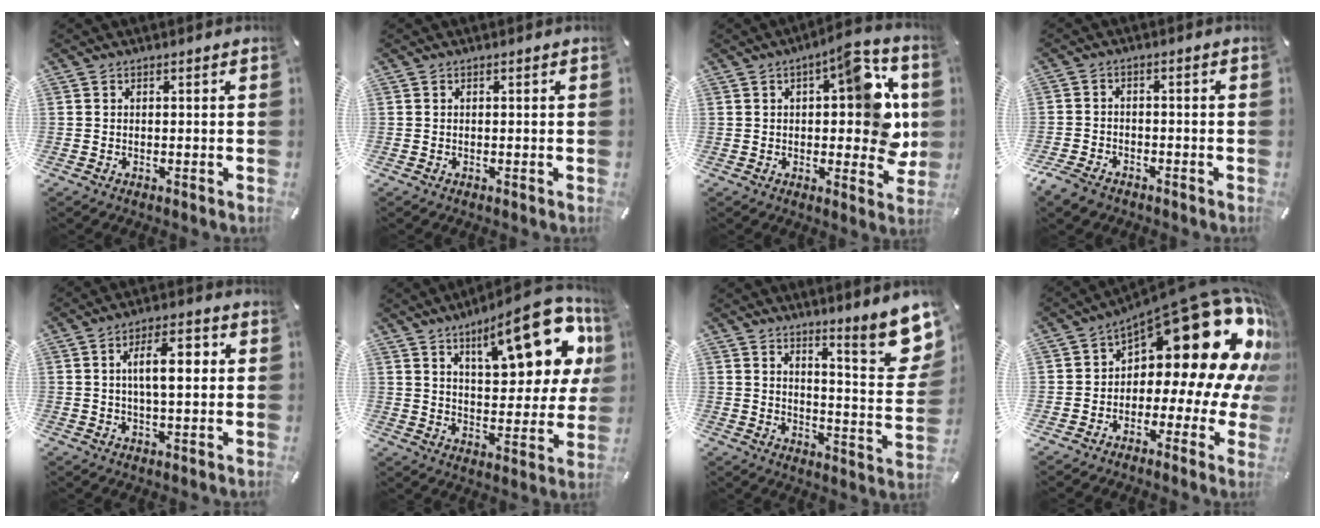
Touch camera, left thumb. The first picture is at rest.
{"total": 0.0}
{"total": 16.1, "force": [3.1, 7.0, 14.2], "torque": [-0.164, -0.017, 0.047]}
{"total": 4.3, "force": [-3.4, 2.3, 1.3], "torque": [-0.039, 0.014, -0.069]}
{"total": 9.5, "force": [1.5, 3.8, 8.6], "torque": [-0.148, 0.002, 0.018]}
{"total": 20.5, "force": [10.5, 7.8, 15.8], "torque": [-0.219, -0.058, 0.165]}
{"total": 12.4, "force": [8.6, 2.3, 8.6], "torque": [-0.109, -0.081, 0.143]}
{"total": 25.8, "force": [10.9, 11.3, 20.5], "torque": [-0.281, -0.096, 0.196]}